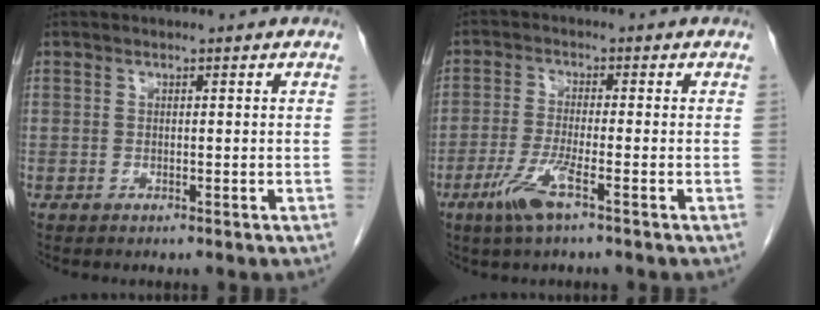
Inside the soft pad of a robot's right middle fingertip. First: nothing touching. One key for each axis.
{"total": 5.2, "fx": -2.9, "fy": 0.1, "fz": 4.4, "tx": -0.095, "ty": -0.011, "tz": -0.060}